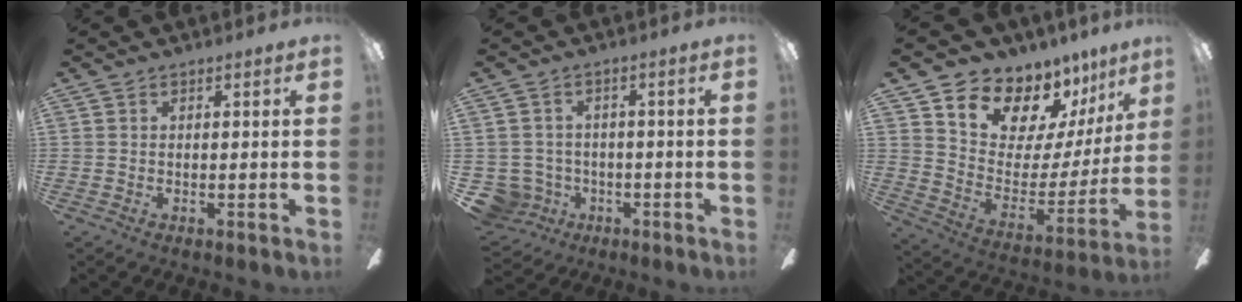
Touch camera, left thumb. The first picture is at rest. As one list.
[{"total": 5.8, "force": [-1.7, 5.5, 0.8], "torque": [-0.054, 0.005, -0.030]}, {"total": 14.0, "force": [11.9, 6.7, 3.1], "torque": [-0.070, -0.112, 0.218]}]